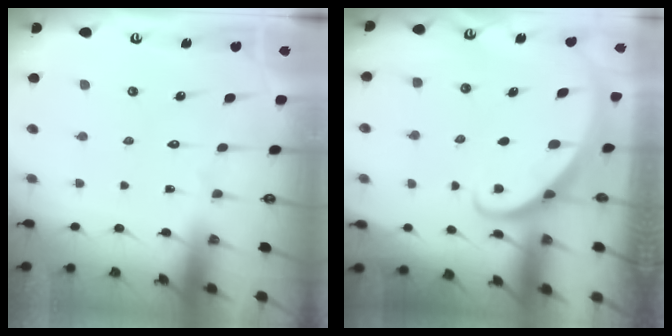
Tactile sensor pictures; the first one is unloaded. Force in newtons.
{"total": 2.3, "press": 2.3, "slide": 0.3}